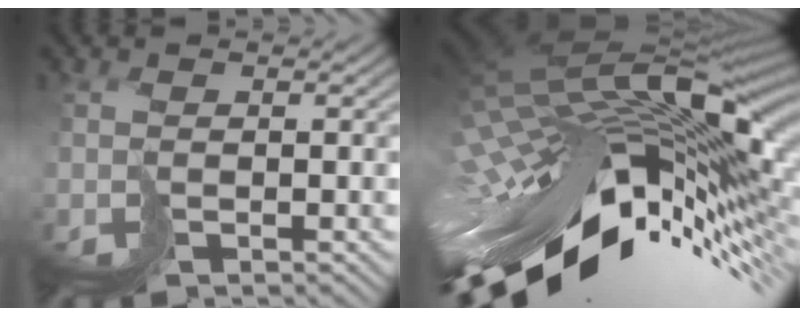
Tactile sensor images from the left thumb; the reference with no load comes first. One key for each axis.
{"total": 16.6, "fx": -3.3, "fy": 8.8, "fz": 13.7, "tx": -0.241, "ty": -0.031, "tz": -0.052}